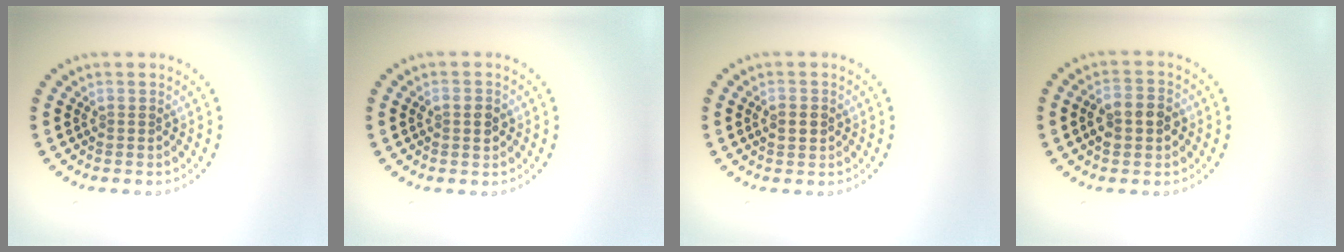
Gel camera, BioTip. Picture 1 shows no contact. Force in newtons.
{"total": 1.6, "press": 1.6, "slide": 0.2}
{"total": 2.0, "press": 2.0, "slide": 0.0}
{"total": 3.3, "press": 3.3, "slide": 0.3}